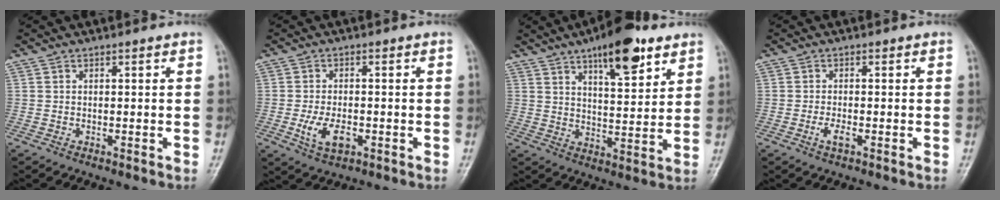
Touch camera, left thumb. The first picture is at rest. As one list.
[{"total": 6.0, "force": [-1.8, 3.4, 4.6], "torque": [-0.087, 0.001, -0.029]}, {"total": 13.5, "force": [8.1, 4.8, 9.7], "torque": [-0.119, -0.041, 0.123]}, {"total": 2.2, "force": [-0.9, 0.9, 1.8], "torque": [-0.038, 0.003, -0.020]}]